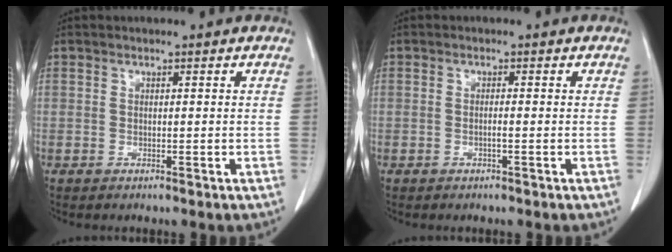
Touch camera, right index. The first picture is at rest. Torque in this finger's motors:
{"motor_torque": [-0.03, -0.02, 0.01, -0.01]}